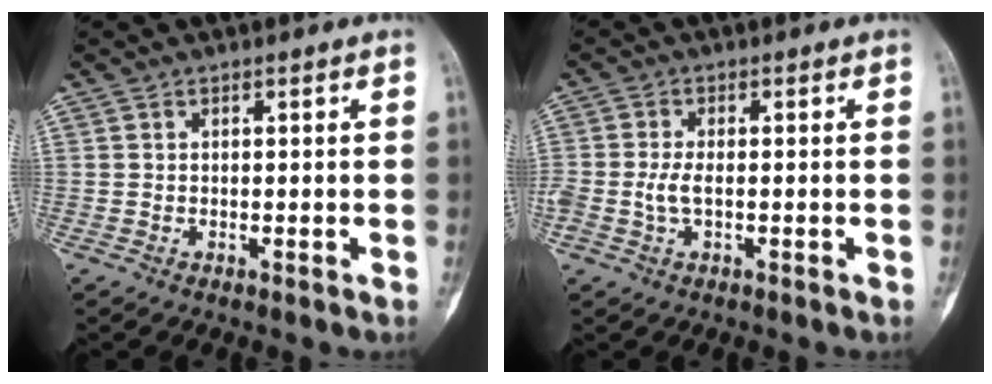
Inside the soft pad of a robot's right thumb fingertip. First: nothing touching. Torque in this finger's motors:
{"motor_torque": [0.08, 0.08, 0.22, 0.15, 0.03]}